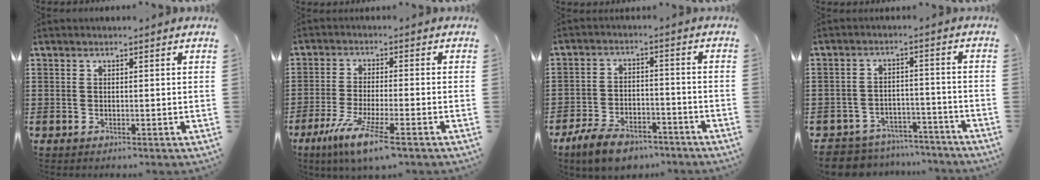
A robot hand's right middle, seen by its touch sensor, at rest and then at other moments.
{"total": 7.1, "force": [-4.6, 0.6, 5.4], "torque": [-0.112, -0.016, -0.083]}
{"total": 6.7, "force": [-5.7, 2.3, 2.8], "torque": [-0.061, 0.009, -0.108]}
{"total": 6.1, "force": [-6.0, 1.1, 0.1], "torque": [-0.014, 0.012, -0.122]}